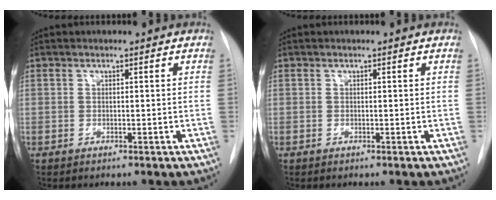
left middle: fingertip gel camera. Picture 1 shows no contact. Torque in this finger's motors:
{"motor_torque": [0.00, 0.00, 0.00, 0.00]}